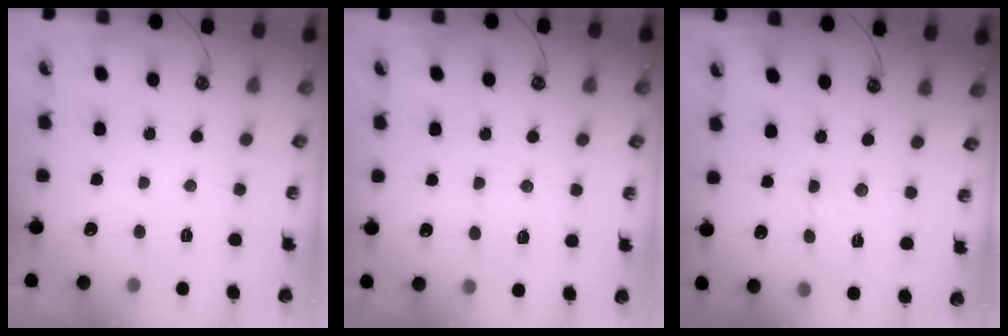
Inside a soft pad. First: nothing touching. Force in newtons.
{"total": 6.6, "press": 6.6, "slide": 0.6}
{"total": 3.8, "press": 3.7, "slide": 0.6}